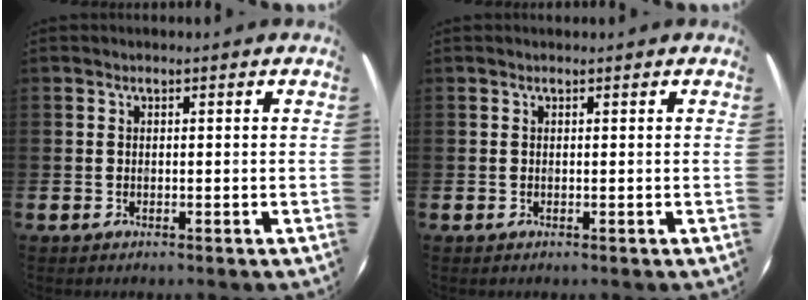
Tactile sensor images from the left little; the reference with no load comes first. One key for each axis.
{"total": 0.0}